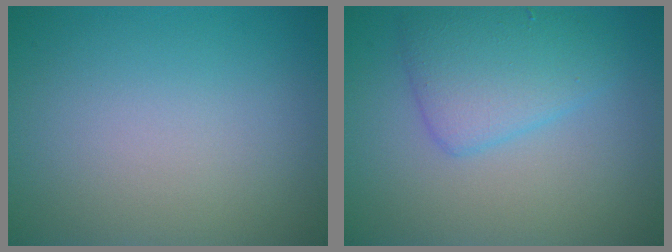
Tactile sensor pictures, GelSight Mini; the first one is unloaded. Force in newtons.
{"total": 4.0, "press": 4.0, "slide": 0.3}